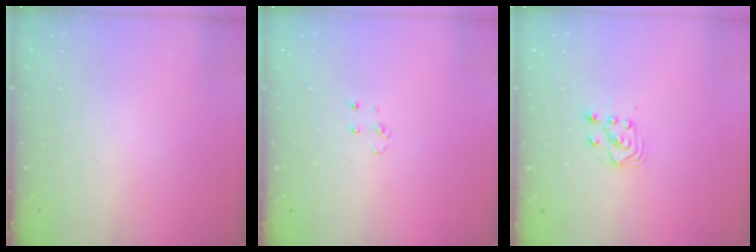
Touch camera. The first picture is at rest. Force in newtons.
{"total": 3.9, "press": 3.9, "slide": 0.3}
{"total": 3.5, "press": 3.2, "slide": 1.3}